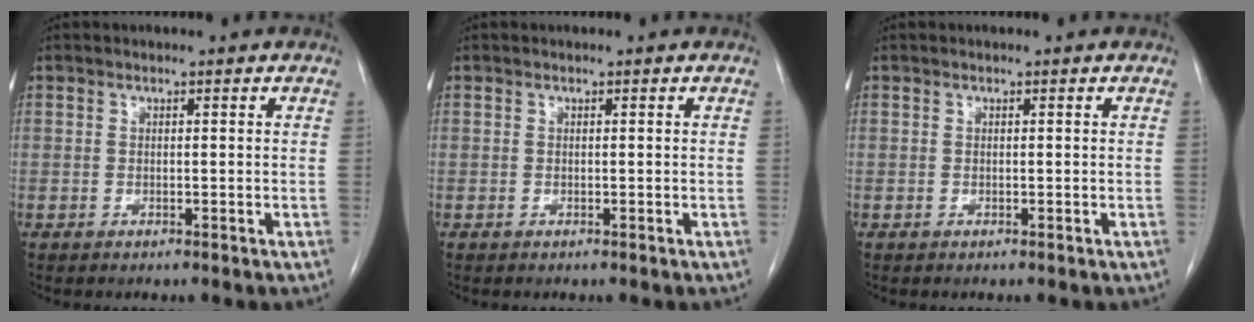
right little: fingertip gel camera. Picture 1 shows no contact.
{"total": 0.0}
{"total": 0.0}